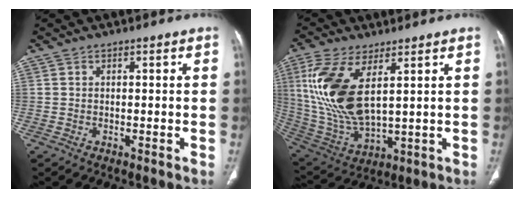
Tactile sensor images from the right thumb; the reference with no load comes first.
{"total": 17.0, "force": [4.9, 7.5, 14.4], "torque": [-0.312, -0.022, 0.112]}